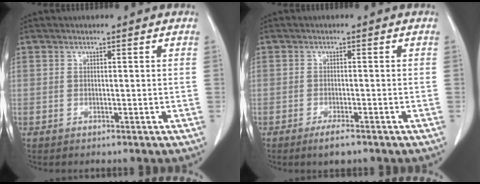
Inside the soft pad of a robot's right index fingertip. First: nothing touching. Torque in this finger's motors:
{"motor_torque": [0.05, -0.03, 0.23, 0.06]}